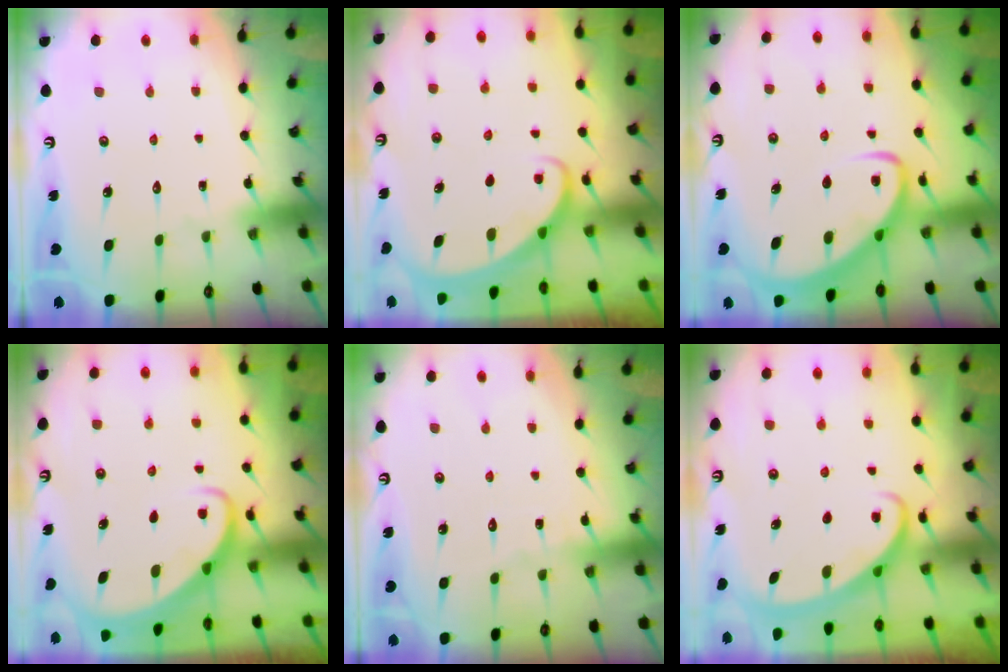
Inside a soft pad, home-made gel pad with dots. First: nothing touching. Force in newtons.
{"total": 1.8, "press": 1.8, "slide": 0.2}
{"total": 4.5, "press": 4.5, "slide": 0.5}
{"total": 2.6, "press": 2.6, "slide": 0.3}
{"total": 2.1, "press": 2.1, "slide": 0.1}
{"total": 2.7, "press": 2.7, "slide": 0.4}